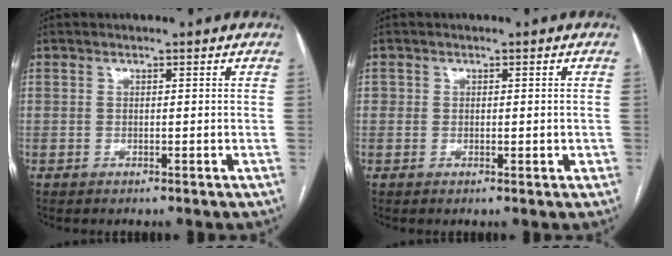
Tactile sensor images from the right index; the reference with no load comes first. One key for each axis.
{"total": 1.8, "fx": 0.0, "fy": 1.4, "fz": 1.1, "tx": -0.011, "ty": 0.005, "tz": 0.001}